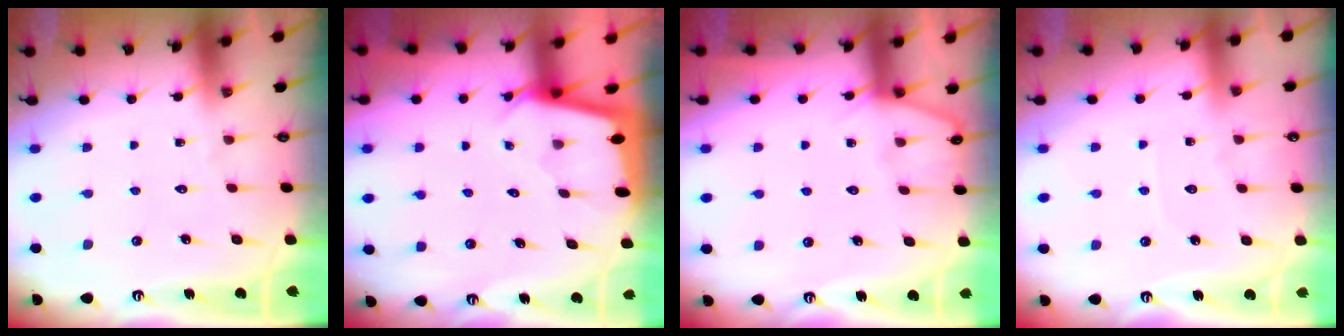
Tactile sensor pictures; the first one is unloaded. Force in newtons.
{"total": 1.9, "press": 1.9, "slide": 0.1}
{"total": 3.9, "press": 3.8, "slide": 0.5}
{"total": 2.1, "press": 2.1, "slide": 0.4}